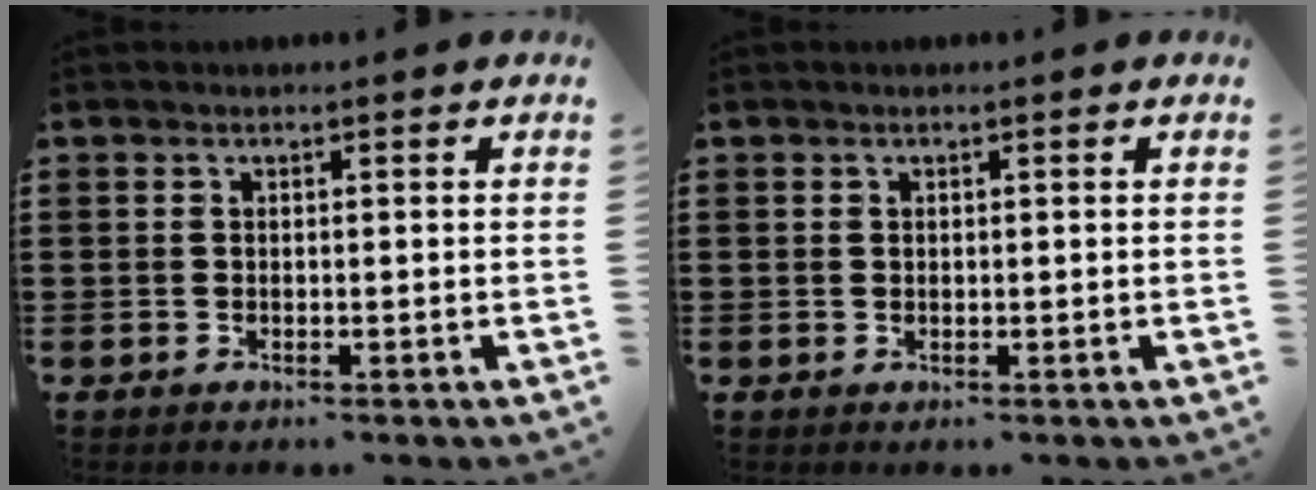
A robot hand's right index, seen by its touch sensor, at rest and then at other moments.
{"total": 0.0}